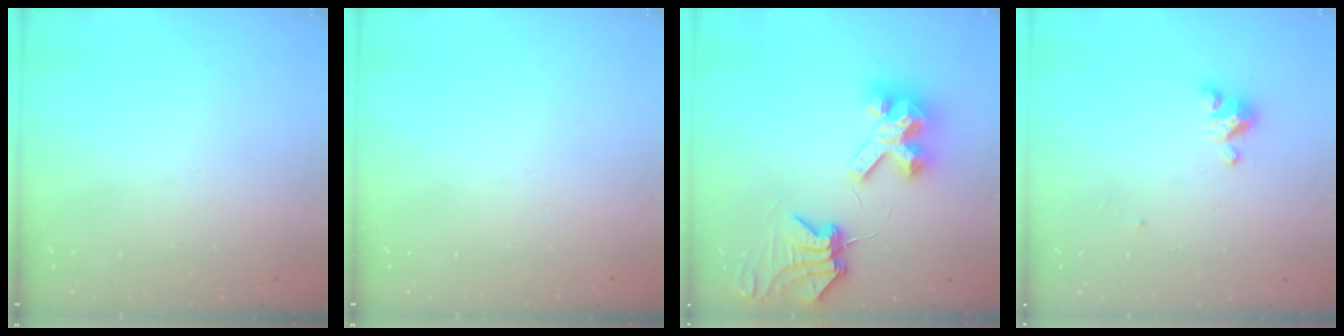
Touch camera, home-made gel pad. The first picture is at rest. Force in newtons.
{"total": 0.0}
{"total": 9.8, "press": 9.7, "slide": 1.2}
{"total": 2.9, "press": 2.9, "slide": 0.3}